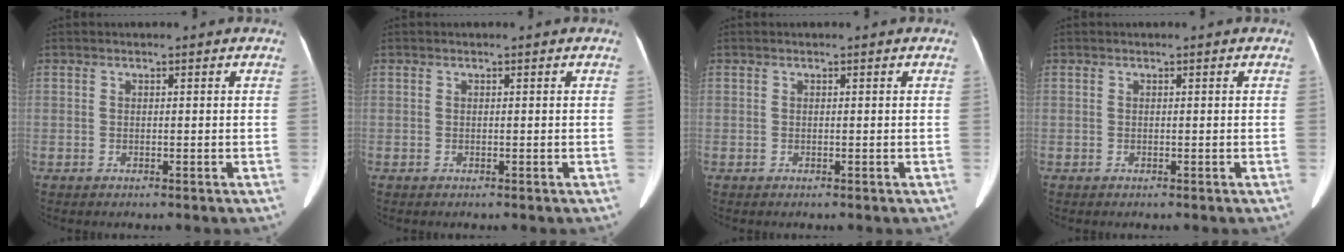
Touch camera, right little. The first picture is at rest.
{"total": 0.0}
{"total": 0.0}
{"total": 0.0}